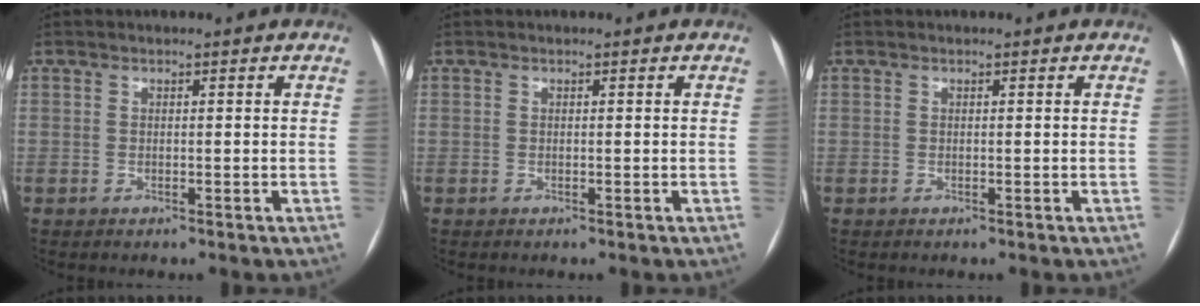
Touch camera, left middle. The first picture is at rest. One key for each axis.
{"total": 0.0}
{"total": 0.0}